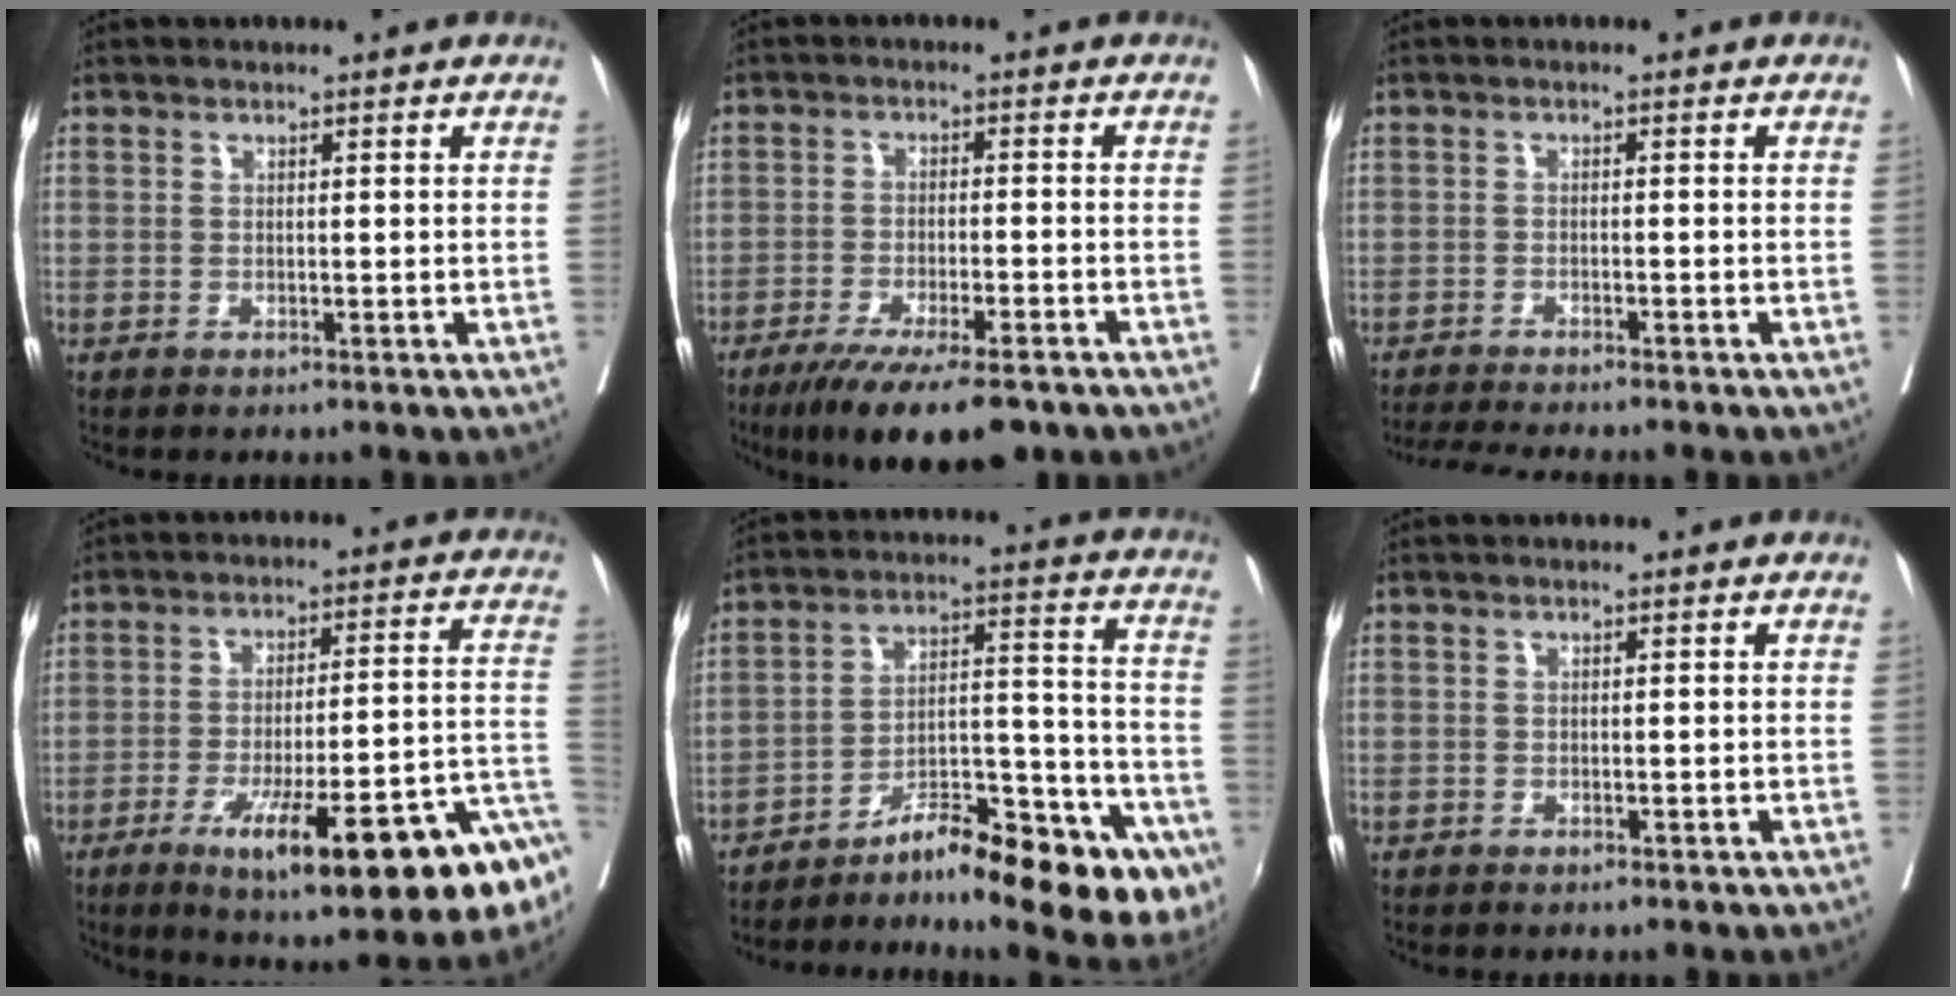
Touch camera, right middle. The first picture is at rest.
{"total": 12.7, "force": [-9.4, 2.3, 8.1], "torque": [-0.121, -0.024, -0.148]}
{"total": 7.8, "force": [-7.1, 0.1, 3.3], "torque": [-0.040, -0.014, -0.109]}
{"total": 20.9, "force": [-11.0, 2.9, 17.5], "torque": [-0.178, -0.003, -0.161]}
{"total": 20.6, "force": [-14.3, 4.1, 14.2], "torque": [-0.143, 0.043, -0.217]}
{"total": 1.0, "force": [-0.6, 0.8, 0.0], "torque": [-0.005, 0.006, -0.011]}